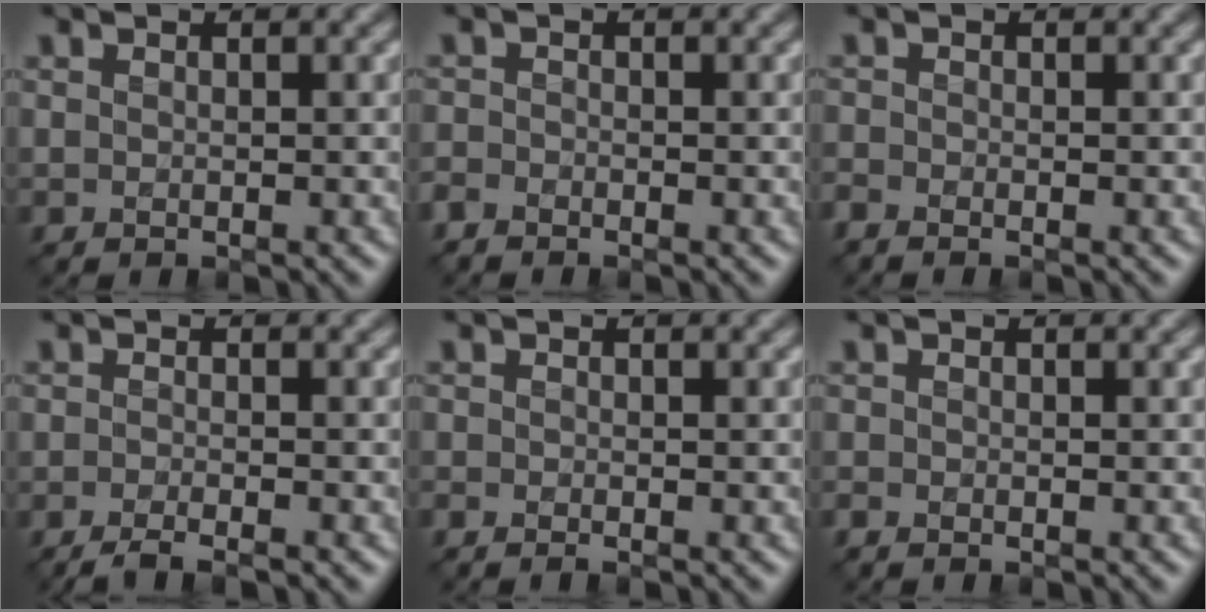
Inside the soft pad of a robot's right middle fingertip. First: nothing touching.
{"total": 1.3, "force": [-1.2, 0.5, 0.3], "torque": [-0.006, -0.003, -0.030]}
{"total": 1.0, "force": [-0.9, 0.2, 0.3], "torque": [-0.007, -0.006, -0.025]}
{"total": 3.1, "force": [-2.2, 0.6, 2.1], "torque": [-0.031, -0.004, -0.046]}
{"total": 0.8, "force": [-0.6, 0.1, 0.4], "torque": [-0.008, -0.007, -0.016]}
{"total": 0.6, "force": [-0.5, 0.1, 0.2], "torque": [-0.003, -0.005, -0.012]}